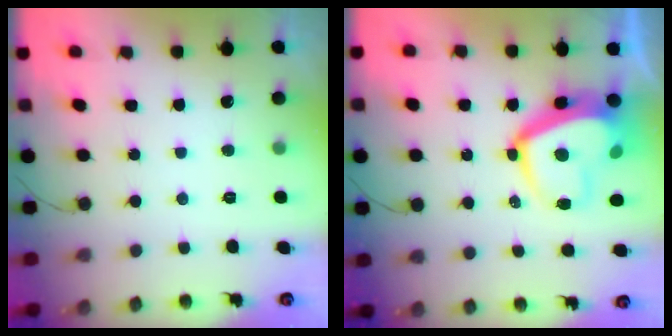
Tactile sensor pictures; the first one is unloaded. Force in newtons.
{"total": 15.2, "press": 15.1, "slide": 0.9}